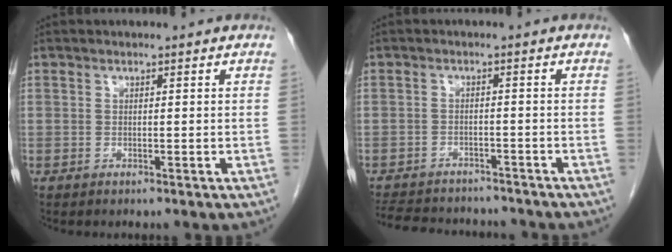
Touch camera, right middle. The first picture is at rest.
{"total": 12.9, "force": [-11.6, 4.0, 4.1], "torque": [-0.091, 0.002, -0.155]}